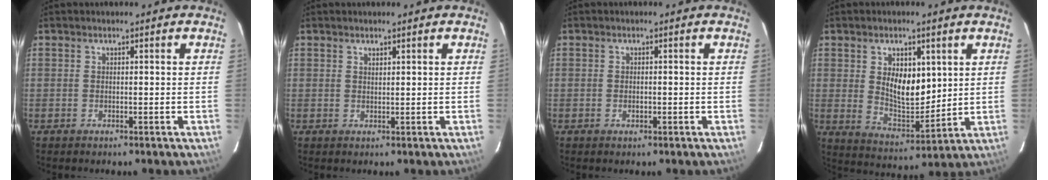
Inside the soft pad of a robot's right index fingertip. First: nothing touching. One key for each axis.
{"total": 0.8, "fx": 0.7, "fy": 0.3, "fz": 0.3, "tx": -0.005, "ty": 0.001, "tz": 0.012}
{"total": 1.0, "fx": -0.3, "fy": 0.7, "fz": 0.7, "tx": -0.011, "ty": 0.000, "tz": -0.004}
{"total": 10.1, "fx": 2.7, "fy": 5.7, "fz": 7.8, "tx": -0.133, "ty": -0.006, "tz": 0.060}